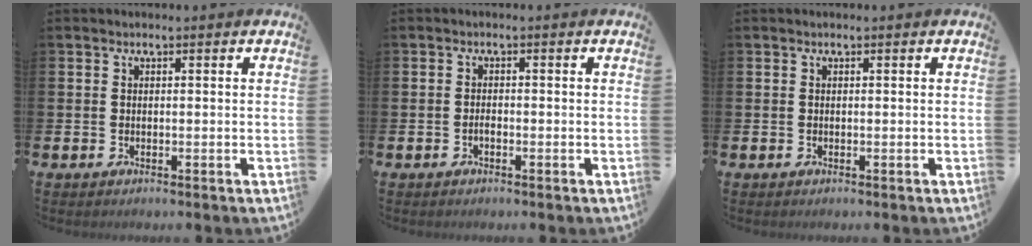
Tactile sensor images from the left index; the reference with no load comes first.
{"total": 0.9, "force": [-0.6, 0.3, 0.6], "torque": [-0.020, 0.002, -0.010]}
{"total": 0.0}